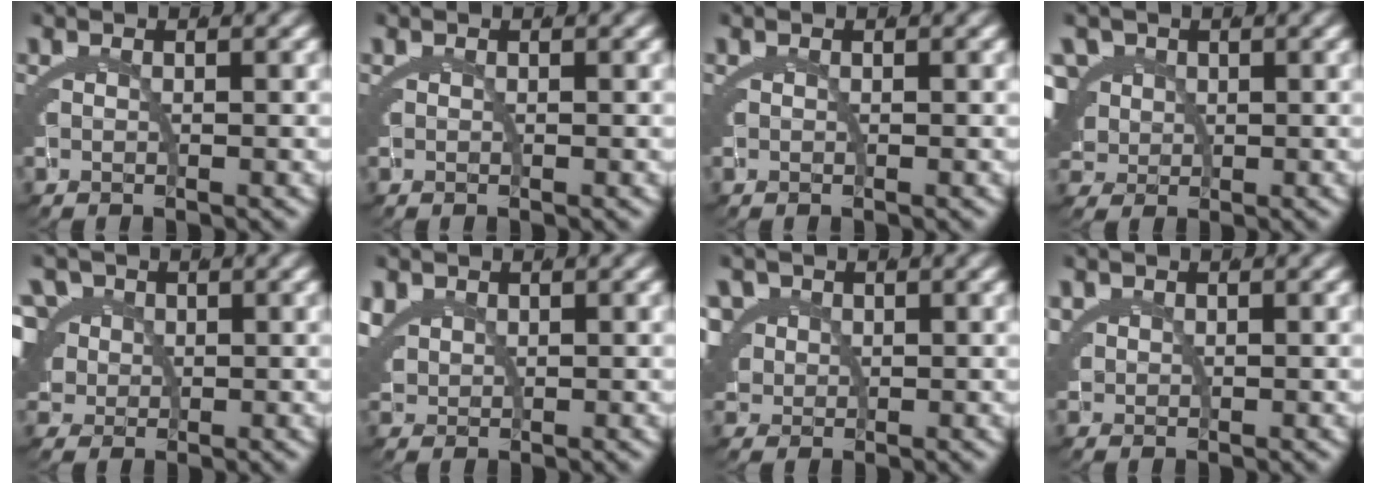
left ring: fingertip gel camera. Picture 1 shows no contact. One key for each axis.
{"total": 0.0}
{"total": 0.0}
{"total": 7.9, "fx": 0.9, "fy": 7.1, "fz": 3.3, "tx": -0.087, "ty": -0.021, "tz": 0.021}
{"total": 7.9, "fx": 1.0, "fy": 7.1, "fz": 3.4, "tx": -0.085, "ty": -0.019, "tz": 0.020}
{"total": 3.0, "fx": 1.9, "fy": 2.2, "fz": 0.8, "tx": -0.030, "ty": -0.002, "tz": 0.039}
{"total": 6.1, "fx": 1.7, "fy": 5.4, "fz": 2.2, "tx": -0.061, "ty": -0.010, "tz": 0.030}
{"total": 2.2, "fx": 1.1, "fy": 1.8, "fz": 0.5, "tx": -0.016, "ty": 0.002, "tz": 0.020}